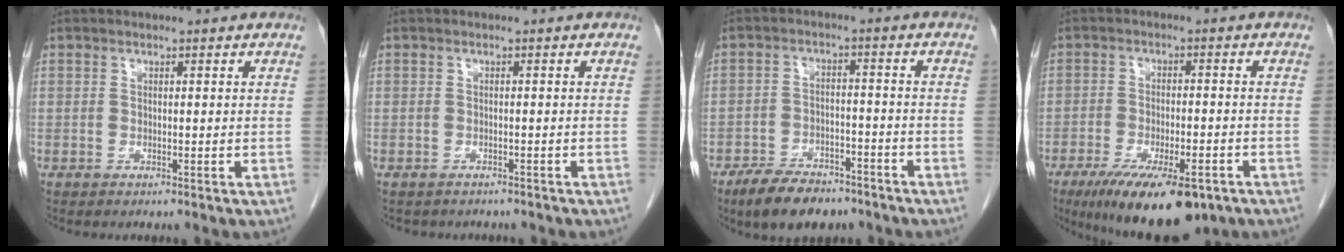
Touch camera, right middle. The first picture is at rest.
{"total": 4.0, "force": [-3.5, 1.8, 0.9], "torque": [-0.017, 0.001, -0.039]}
{"total": 8.9, "force": [-6.9, 3.7, 4.1], "torque": [-0.072, -0.003, -0.117]}
{"total": 13.9, "force": [-9.1, 4.5, 9.5], "torque": [-0.144, -0.017, -0.138]}